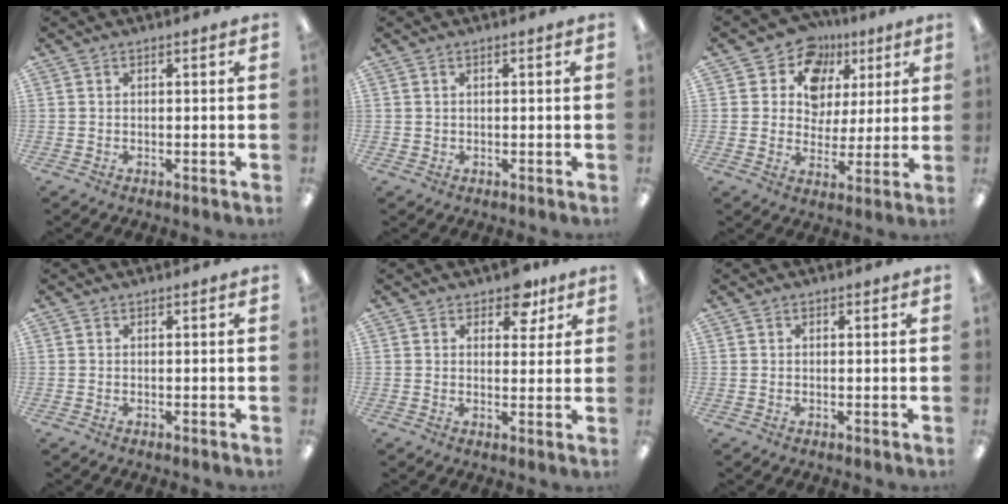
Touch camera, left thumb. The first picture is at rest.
{"total": 0.7, "force": [0.2, 0.7, 0.1], "torque": [-0.003, 0.005, 0.004]}
{"total": 10.6, "force": [5.8, 8.7, 2.3], "torque": [-0.048, -0.040, 0.108]}
{"total": 0.0}
{"total": 6.7, "force": [4.7, 3.6, 3.1], "torque": [-0.025, -0.023, 0.079]}
{"total": 0.6, "force": [0.2, 0.4, 0.4], "torque": [0.001, 0.000, 0.002]}